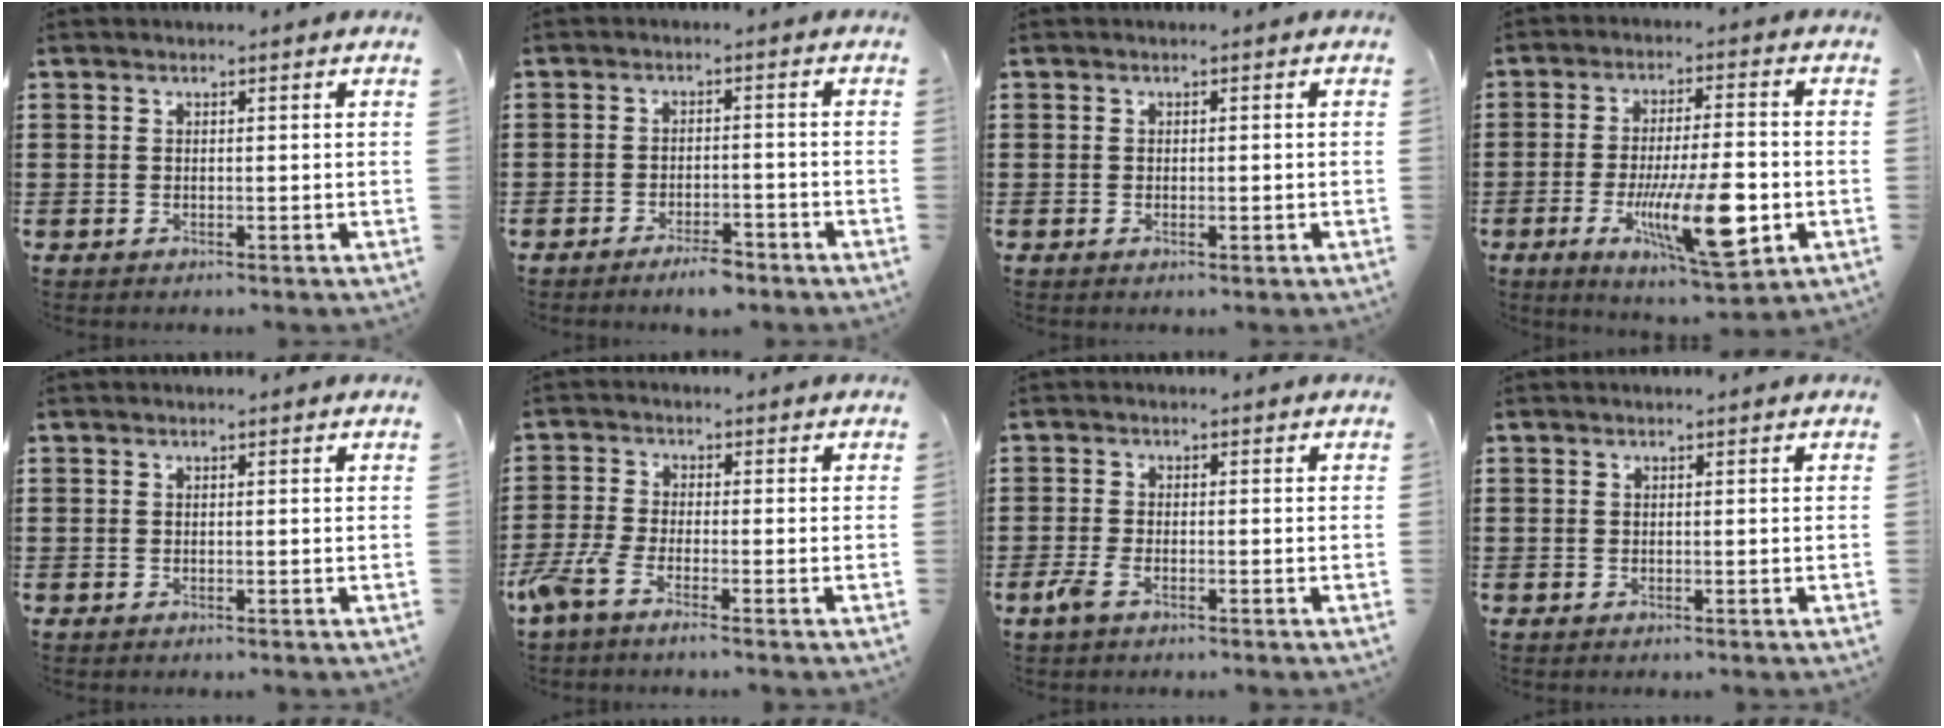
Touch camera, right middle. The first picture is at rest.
{"total": 3.2, "force": [-2.8, 0.6, 1.4], "torque": [-0.023, 0.008, -0.053]}
{"total": 0.6, "force": [-0.2, 0.2, 0.6], "torque": [-0.011, -0.003, -0.002]}
{"total": 13.6, "force": [-3.9, 3.8, 12.4], "torque": [-0.226, -0.012, -0.066]}
{"total": 0.0}
{"total": 3.8, "force": [-2.7, 0.5, 2.6], "torque": [-0.079, -0.011, -0.059]}
{"total": 2.6, "force": [-1.4, 0.8, 2.1], "torque": [-0.057, -0.007, -0.032]}
{"total": 0.0}